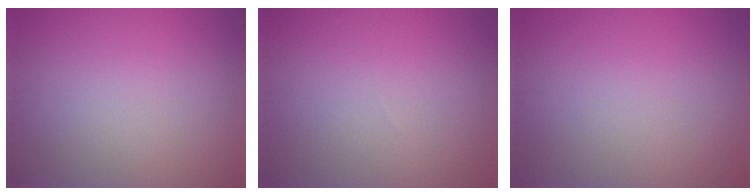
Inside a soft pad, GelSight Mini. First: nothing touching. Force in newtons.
{"total": 0.0}
{"total": 0.0}